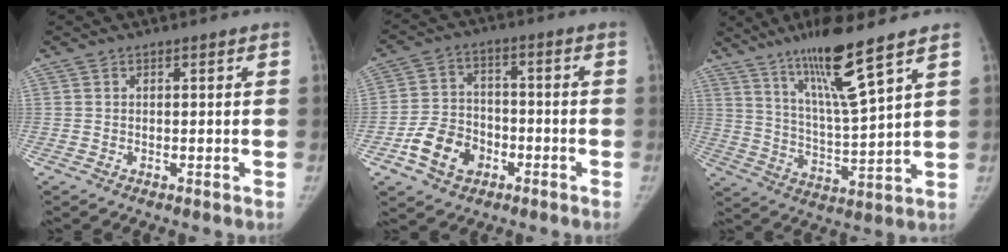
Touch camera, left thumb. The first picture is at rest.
{"total": 10.0, "force": [-4.4, 7.5, 5.0], "torque": [-0.069, 0.023, -0.078]}
{"total": 14.0, "force": [9.2, 0.7, 10.5], "torque": [-0.185, -0.062, 0.173]}